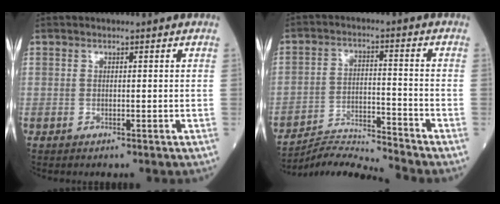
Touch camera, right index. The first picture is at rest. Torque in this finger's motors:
{"motor_torque": [-0.34, -0.78, 0.12, 0.00]}